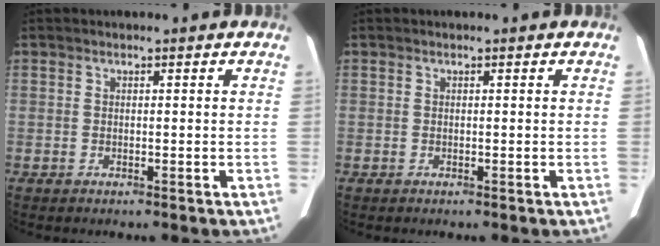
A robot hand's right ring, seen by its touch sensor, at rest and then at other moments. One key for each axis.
{"total": 0.0}